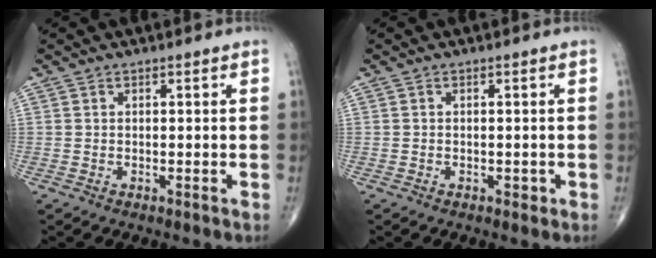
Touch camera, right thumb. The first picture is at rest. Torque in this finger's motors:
{"motor_torque": [0.52, -0.46, 0.03, -0.08, 0.04]}